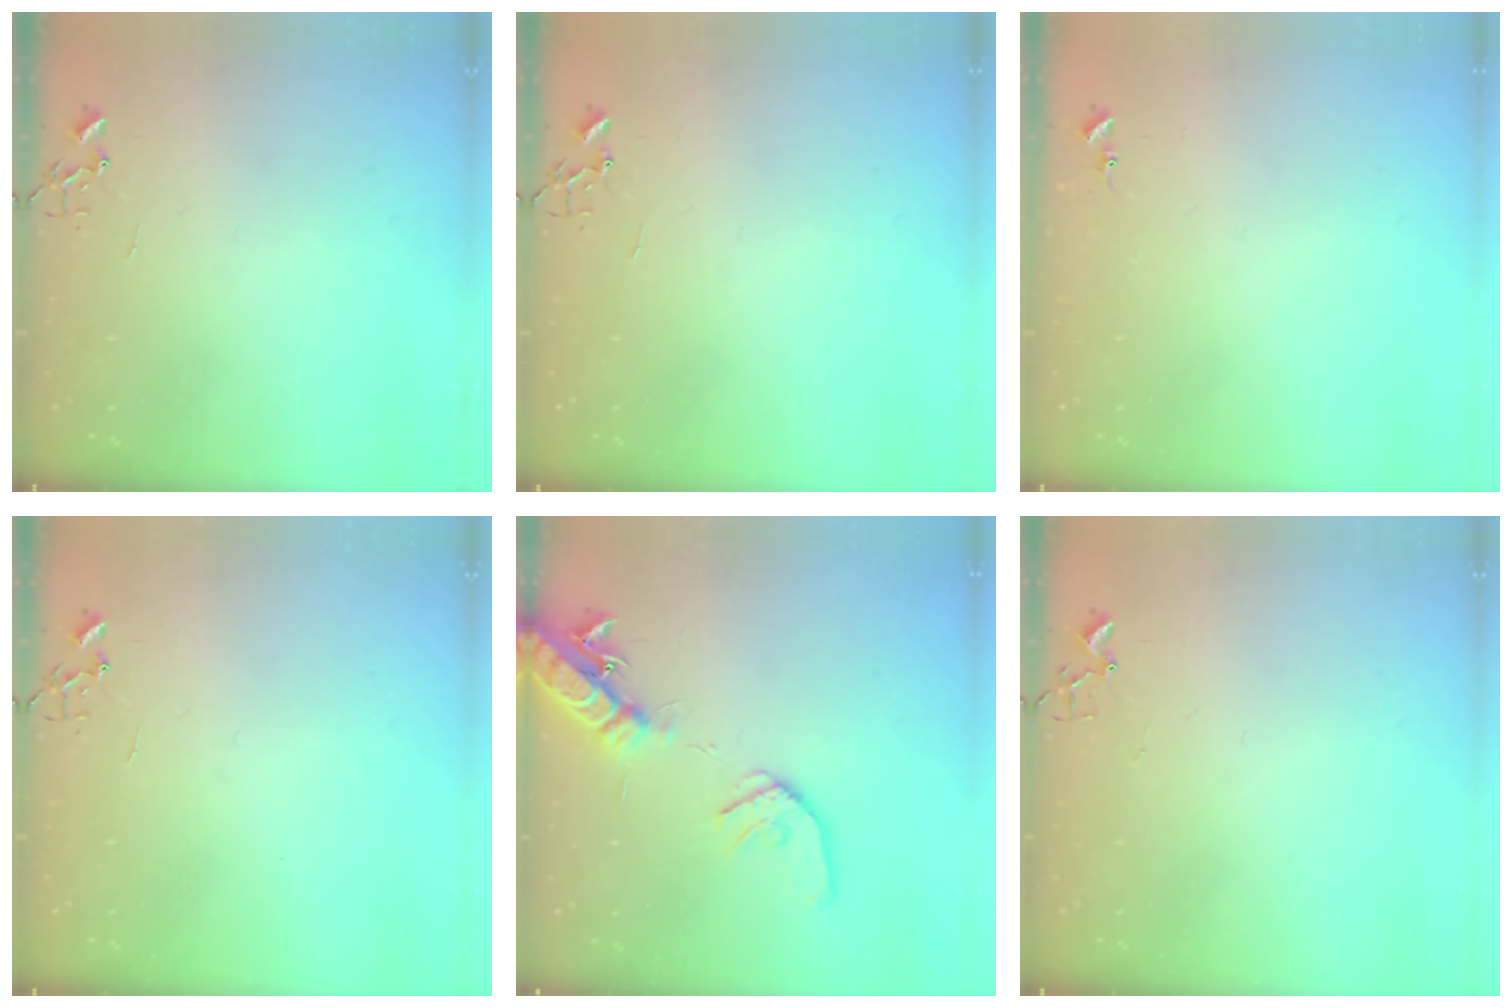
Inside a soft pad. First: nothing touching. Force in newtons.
{"total": 0.0}
{"total": 6.8, "press": 6.7, "slide": 0.5}
{"total": 0.0}
{"total": 16.5, "press": 16.2, "slide": 2.9}
{"total": 3.0, "press": 2.9, "slide": 0.4}